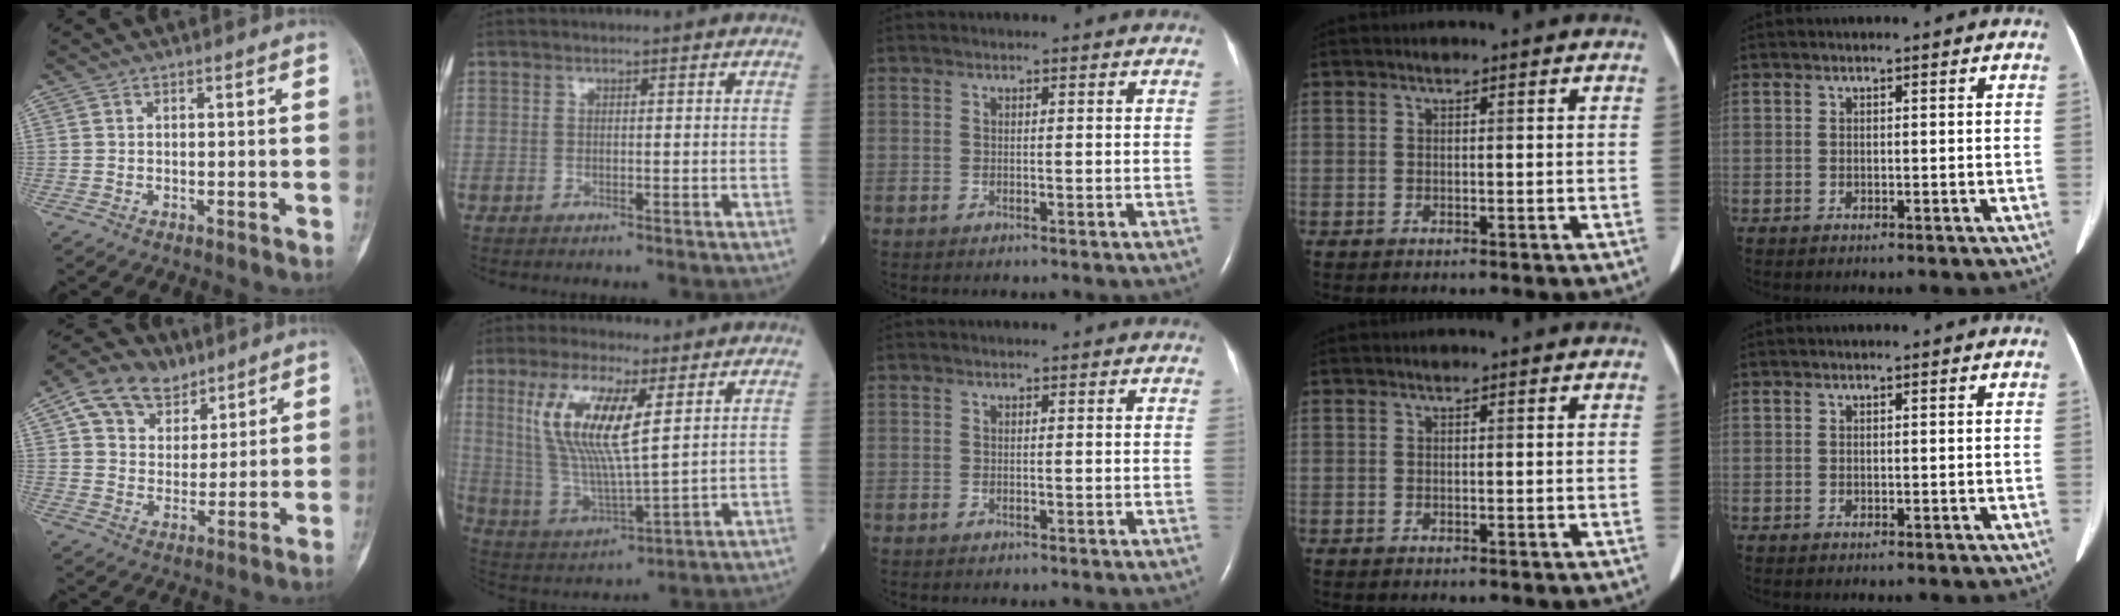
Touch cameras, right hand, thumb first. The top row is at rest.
{"thumb": {"total": 12.3, "force": [7.1, 8.6, 5.3], "torque": [-0.062, -0.014, 0.126]}, "index": {"total": 12.8, "force": [4.4, 2.6, 11.8], "torque": [-0.255, -0.002, 0.089]}}